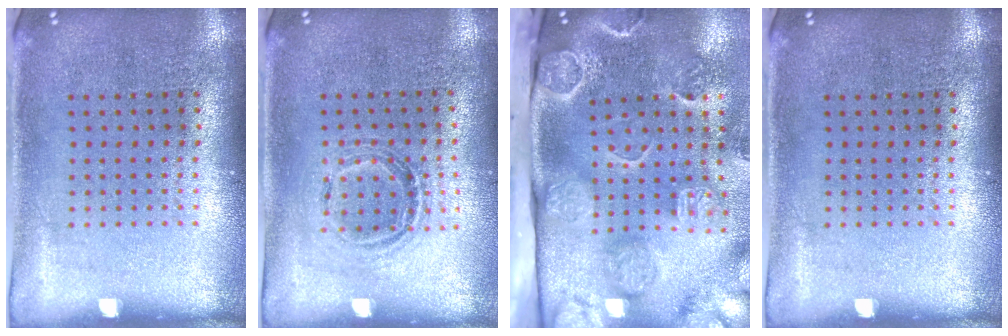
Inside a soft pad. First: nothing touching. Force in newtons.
{"total": 1.0, "press": 0.9, "slide": 0.3}
{"total": 4.6, "press": 3.3, "slide": 3.2}
{"total": 0.0}